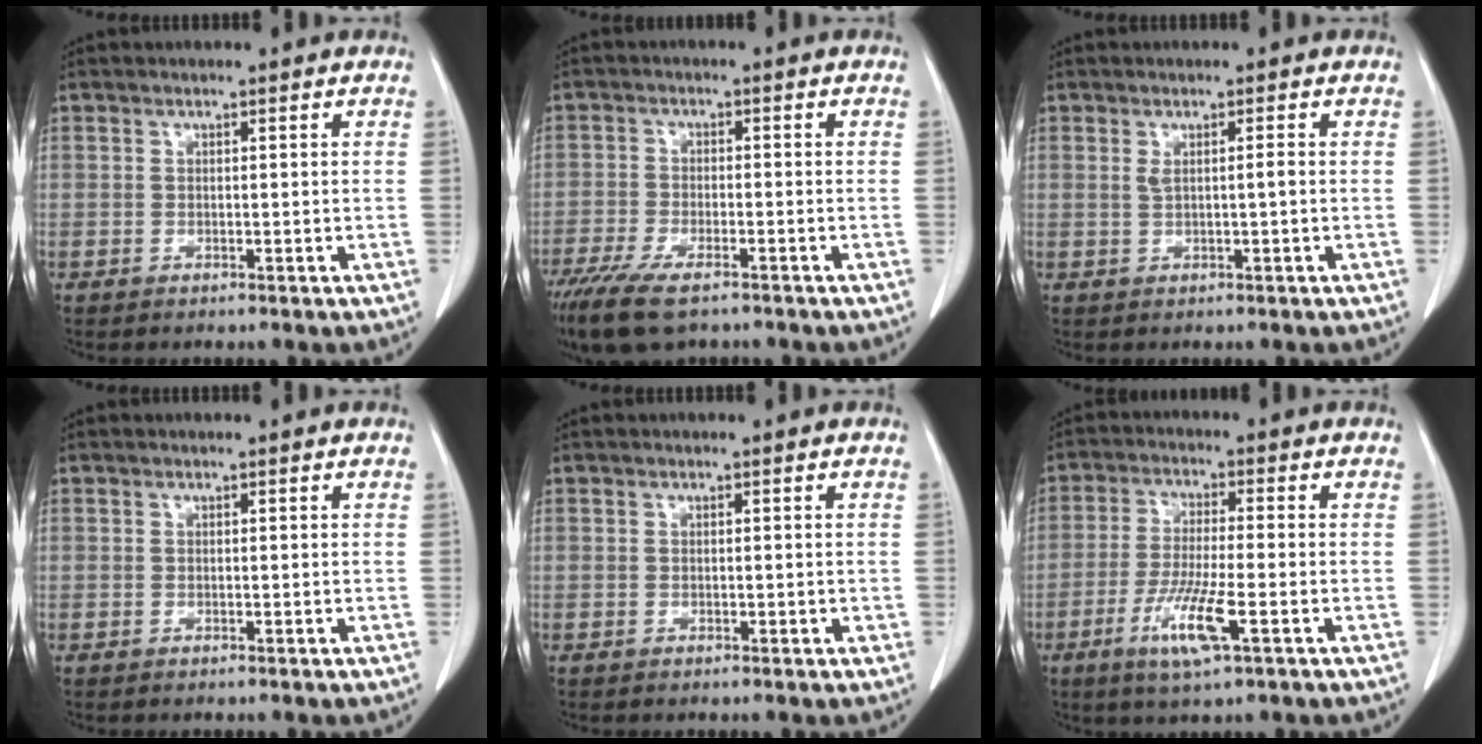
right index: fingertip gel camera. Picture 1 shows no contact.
{"total": 10.2, "force": [-7.5, 2.9, 6.4], "torque": [-0.112, -0.021, -0.123]}
{"total": 1.5, "force": [0.2, 0.0, 1.5], "torque": [-0.028, 0.000, 0.005]}
{"total": 0.0}
{"total": 0.5, "force": [-0.1, 0.4, 0.4], "torque": [-0.003, 0.002, 0.001]}
{"total": 8.5, "force": [-3.7, 0.5, 7.7], "torque": [-0.153, -0.019, -0.067]}